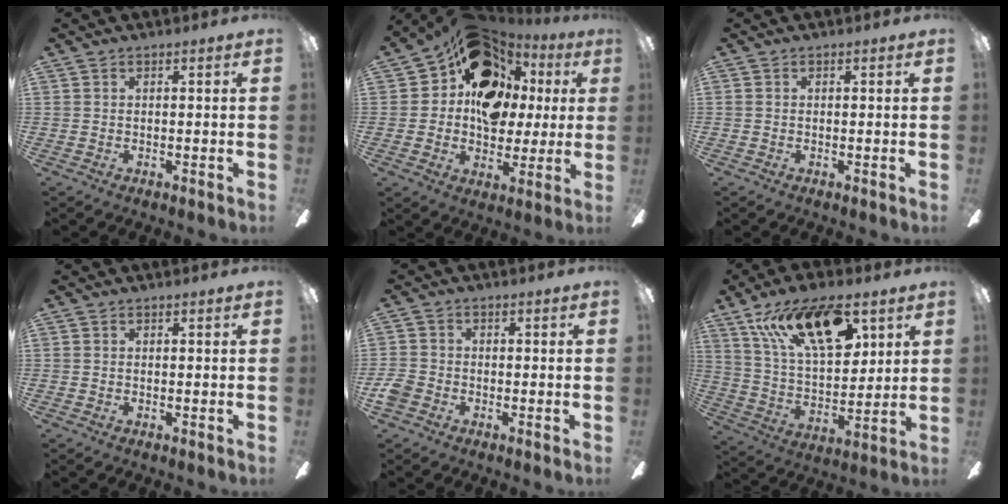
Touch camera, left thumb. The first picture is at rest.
{"total": 19.5, "force": [5.7, 14.9, 11.2], "torque": [-0.172, -0.010, 0.110]}
{"total": 0.0}
{"total": 0.0}
{"total": 4.1, "force": [-2.1, 3.0, 1.7], "torque": [-0.036, 0.013, -0.041]}
{"total": 20.6, "force": [11.6, 9.7, 14.0], "torque": [-0.249, -0.041, 0.199]}